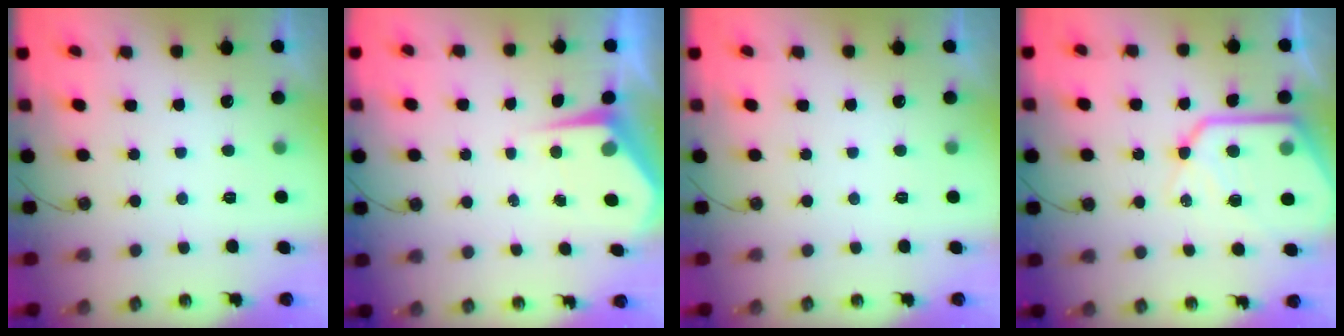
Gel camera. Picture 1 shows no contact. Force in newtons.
{"total": 4.9, "press": 4.9, "slide": 0.4}
{"total": 0.0}
{"total": 17.9, "press": 17.8, "slide": 1.8}